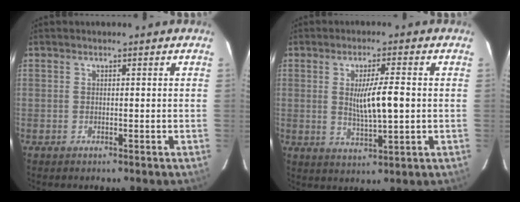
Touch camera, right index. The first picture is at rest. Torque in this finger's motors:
{"motor_torque": [0.60, 0.38, 0.24, 0.09]}